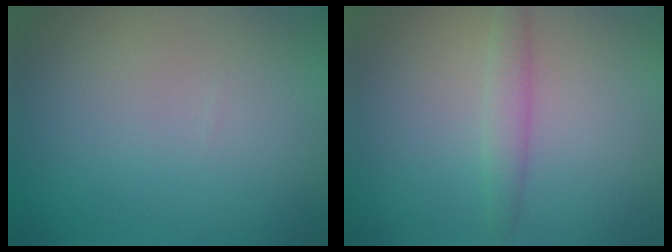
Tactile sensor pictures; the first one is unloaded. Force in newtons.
{"total": 1.8, "press": 1.8, "slide": 0.1}